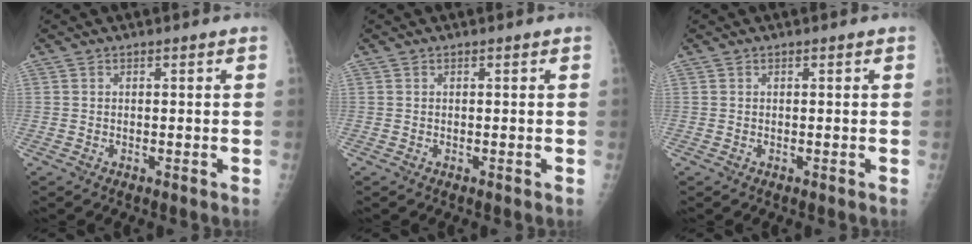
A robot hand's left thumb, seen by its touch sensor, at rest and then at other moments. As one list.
[{"total": 0.0}, {"total": 0.0}]